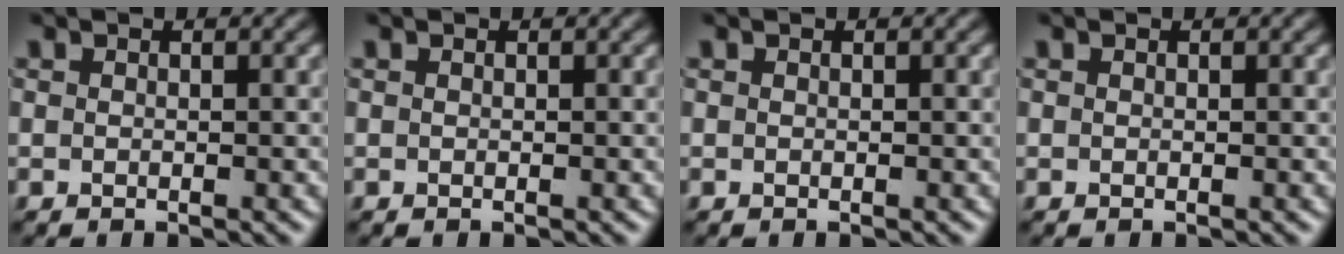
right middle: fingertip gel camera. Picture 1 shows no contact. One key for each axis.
{"total": 0.0}
{"total": 0.0}
{"total": 0.0}